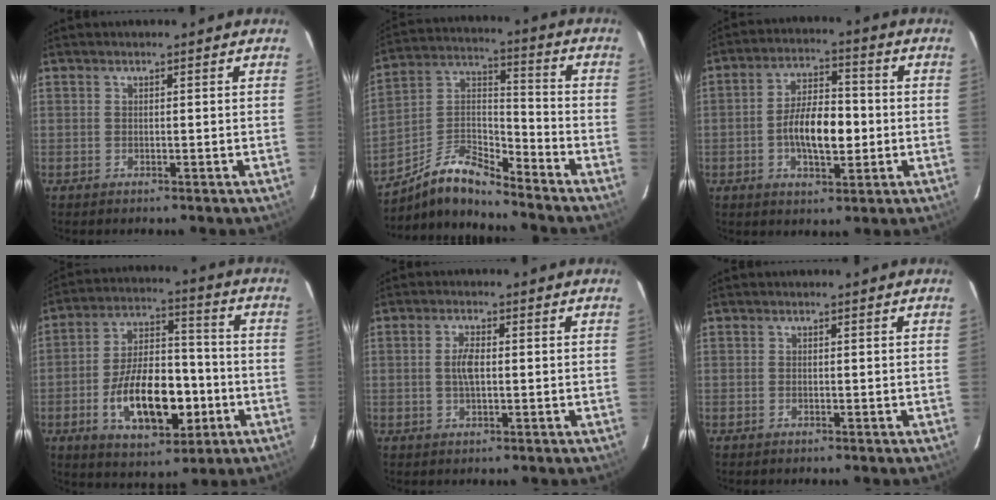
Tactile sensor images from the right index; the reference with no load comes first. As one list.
[{"total": 11.2, "force": [-9.4, 2.3, 5.6], "torque": [-0.124, 0.024, -0.187]}, {"total": 10.2, "force": [-1.8, 4.5, 9.0], "torque": [-0.167, 0.010, -0.028]}, {"total": 17.2, "force": [-5.3, 8.6, 13.9], "torque": [-0.262, 0.013, -0.075]}, {"total": 3.4, "force": [0.0, 1.4, 3.1], "torque": [-0.061, 0.004, 0.001]}, {"total": 0.0}]